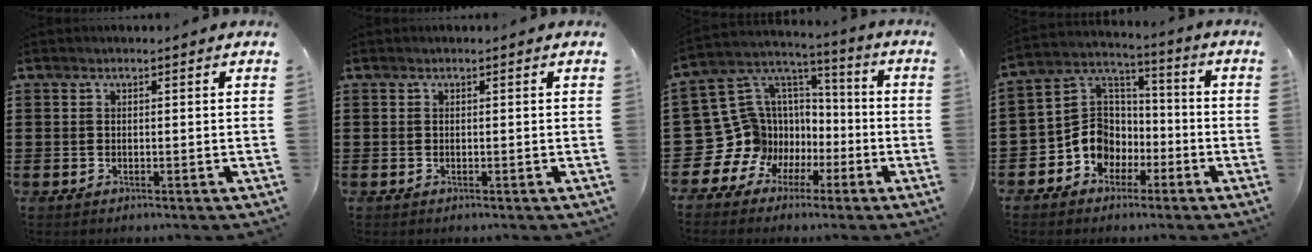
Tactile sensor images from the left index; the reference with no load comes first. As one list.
[{"total": 0.0}, {"total": 12.6, "force": [-4.2, 11.8, 1.2], "torque": [-0.093, -0.014, -0.046]}, {"total": 8.1, "force": [-3.2, 7.2, 1.7], "torque": [-0.082, 0.004, -0.068]}]